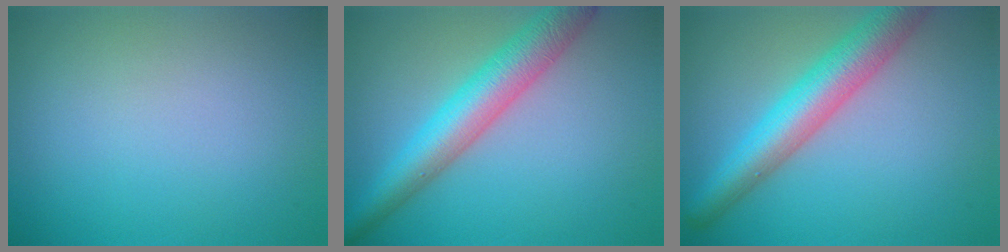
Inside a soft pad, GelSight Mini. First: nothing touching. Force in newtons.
{"total": 6.1, "press": 6.1, "slide": 0.2}
{"total": 6.3, "press": 6.3, "slide": 0.2}